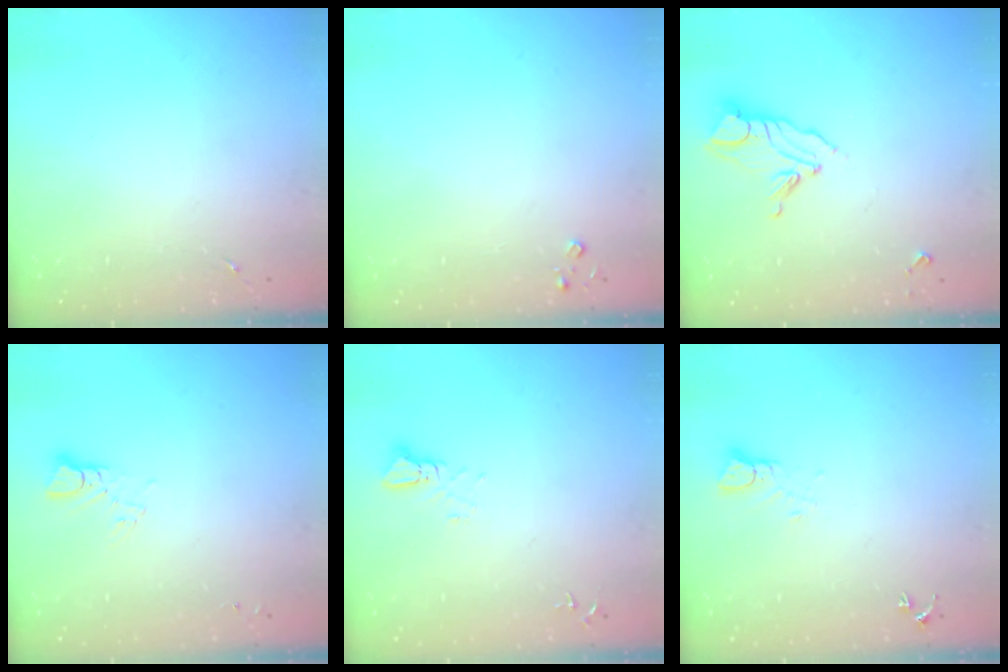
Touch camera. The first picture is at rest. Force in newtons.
{"total": 2.6, "press": 2.6, "slide": 0.3}
{"total": 10.7, "press": 10.6, "slide": 1.0}
{"total": 2.9, "press": 2.9, "slide": 0.2}
{"total": 2.5, "press": 2.5, "slide": 0.1}
{"total": 3.5, "press": 3.5, "slide": 0.3}